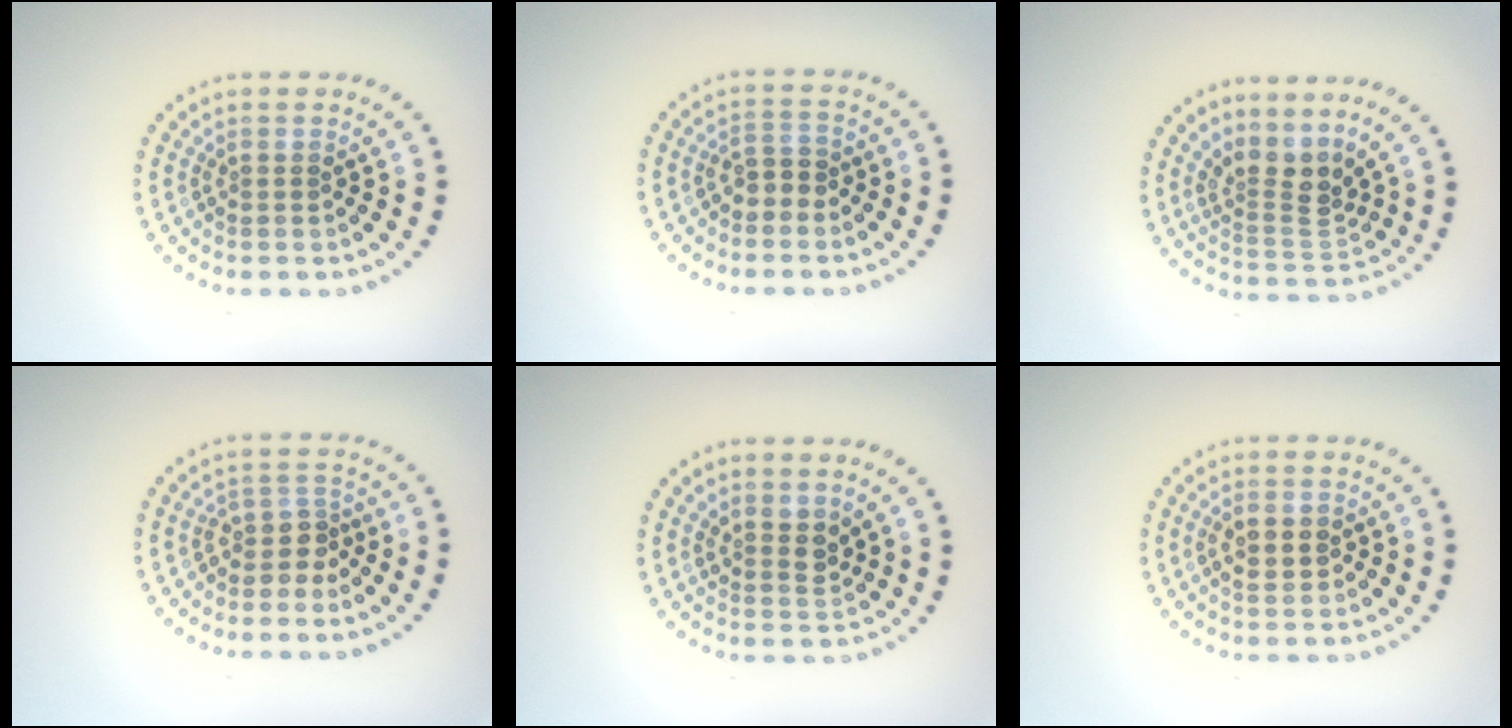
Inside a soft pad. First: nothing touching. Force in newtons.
{"total": 1.8, "press": 1.7, "slide": 0.8}
{"total": 3.3, "press": 2.3, "slide": 2.3}
{"total": 2.3, "press": 1.7, "slide": 1.6}
{"total": 1.9, "press": 1.6, "slide": 1.0}
{"total": 1.9, "press": 1.9, "slide": 0.1}